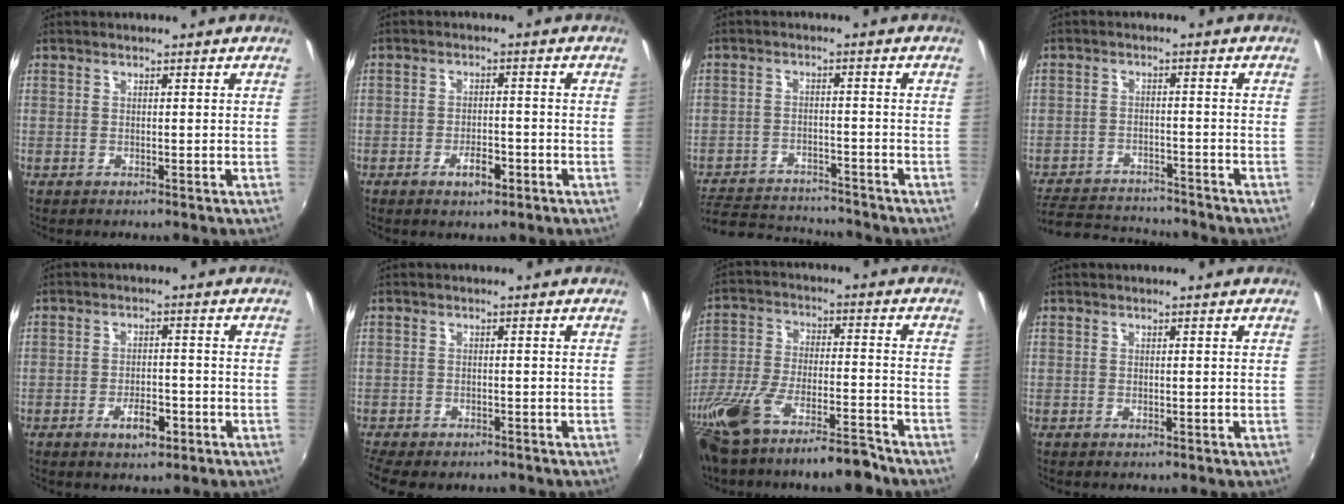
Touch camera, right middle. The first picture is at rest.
{"total": 3.2, "force": [-1.3, 1.5, 2.4], "torque": [-0.046, -0.001, -0.020]}
{"total": 13.6, "force": [-12.2, 4.0, 4.5], "torque": [-0.111, -0.004, -0.187]}
{"total": 12.0, "force": [-11.0, 3.3, 3.7], "torque": [-0.096, 0.003, -0.170]}
{"total": 4.1, "force": [-1.6, 1.9, 3.3], "torque": [-0.062, -0.001, -0.023]}
{"total": 6.1, "force": [-4.9, 2.1, 3.0], "torque": [-0.079, -0.035, -0.081]}
{"total": 18.3, "force": [-14.4, 3.9, 10.7], "torque": [-0.229, -0.035, -0.249]}
{"total": 0.7, "force": [0.7, -0.1, -0.1], "torque": [0.006, -0.001, 0.010]}